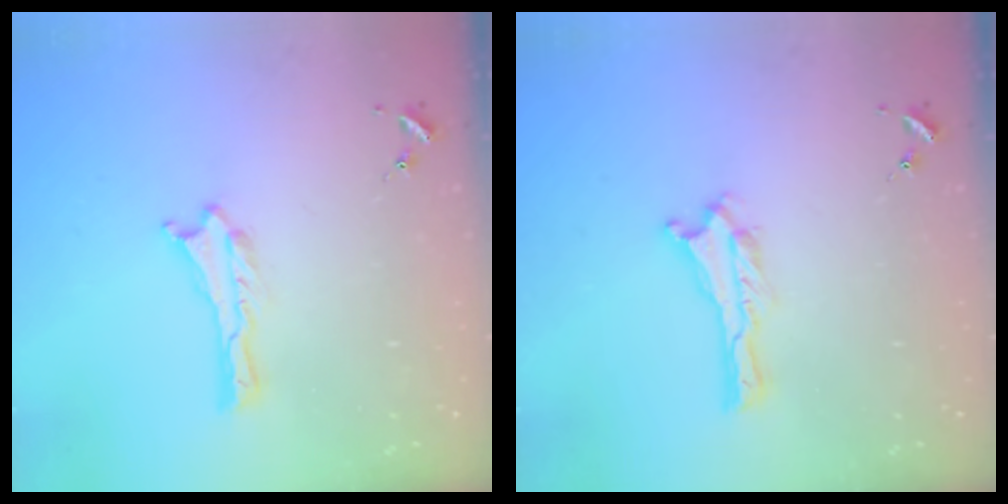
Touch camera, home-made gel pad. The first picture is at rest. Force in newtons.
{"total": 0.0}